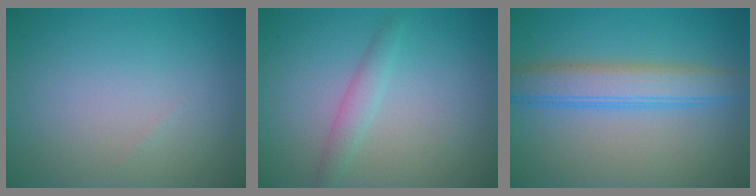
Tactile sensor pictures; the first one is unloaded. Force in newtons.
{"total": 1.7, "press": 1.7, "slide": 0.1}
{"total": 4.5, "press": 4.5, "slide": 0.2}